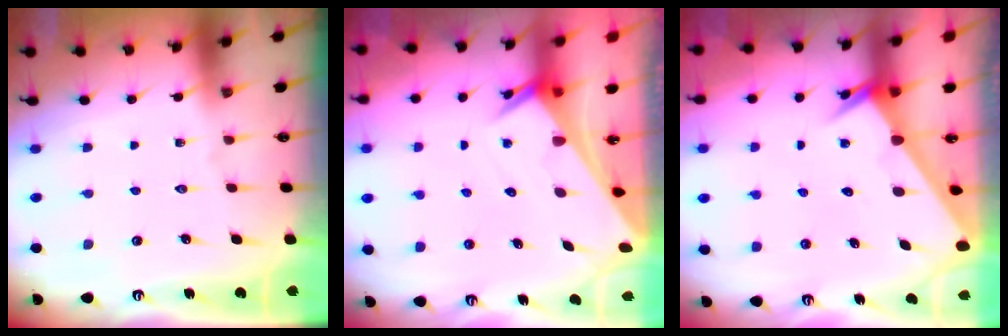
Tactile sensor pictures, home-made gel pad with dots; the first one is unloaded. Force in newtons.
{"total": 2.9, "press": 2.9, "slide": 0.3}
{"total": 2.6, "press": 2.6, "slide": 0.1}